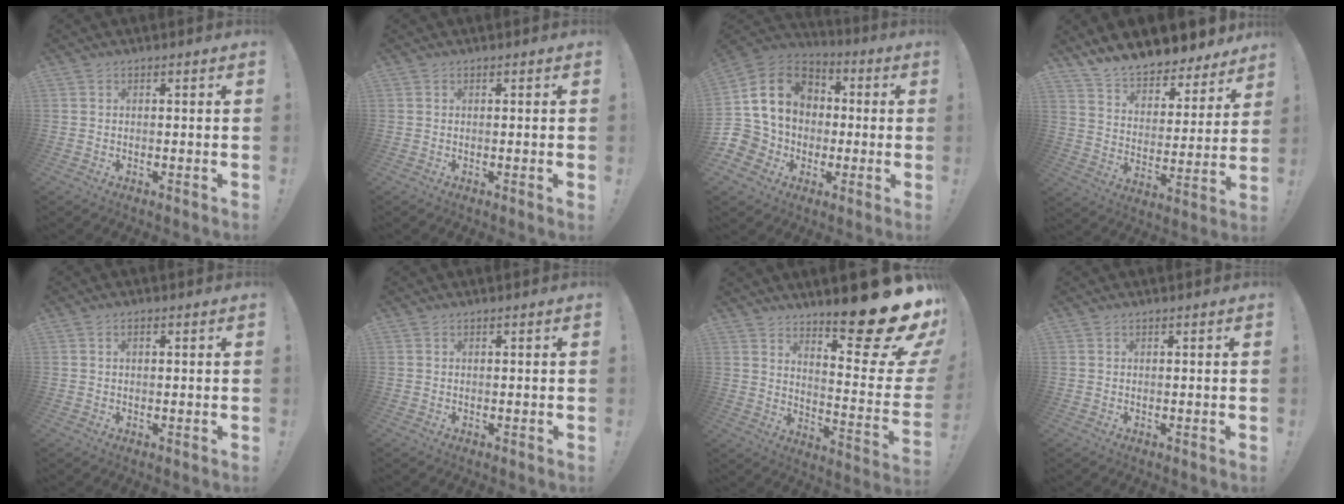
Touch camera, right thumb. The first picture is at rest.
{"total": 1.0, "force": [-0.3, -0.4, 0.9], "torque": [-0.022, 0.002, -0.004]}
{"total": 15.5, "force": [1.4, 13.8, 7.0], "torque": [-0.137, 0.008, 0.049]}
{"total": 10.7, "force": [10.0, 3.1, 2.0], "torque": [-0.046, -0.095, 0.179]}
{"total": 1.0, "force": [0.3, 0.6, 0.7], "torque": [-0.009, 0.001, 0.003]}
{"total": 0.0}
{"total": 19.7, "force": [14.9, 3.3, 12.4], "torque": [-0.150, -0.136, 0.231]}
{"total": 0.0}